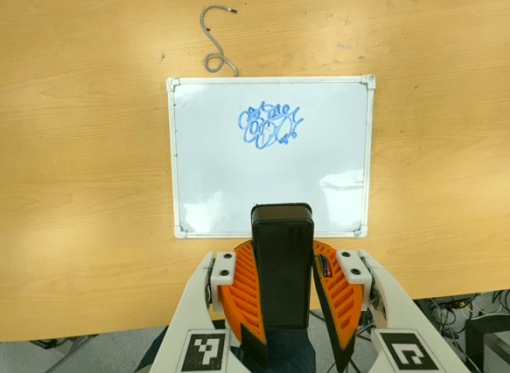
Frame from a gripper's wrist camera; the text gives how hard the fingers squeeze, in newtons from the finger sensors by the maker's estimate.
{"total": 9.6, "left": 8.5, "right": 10.6}